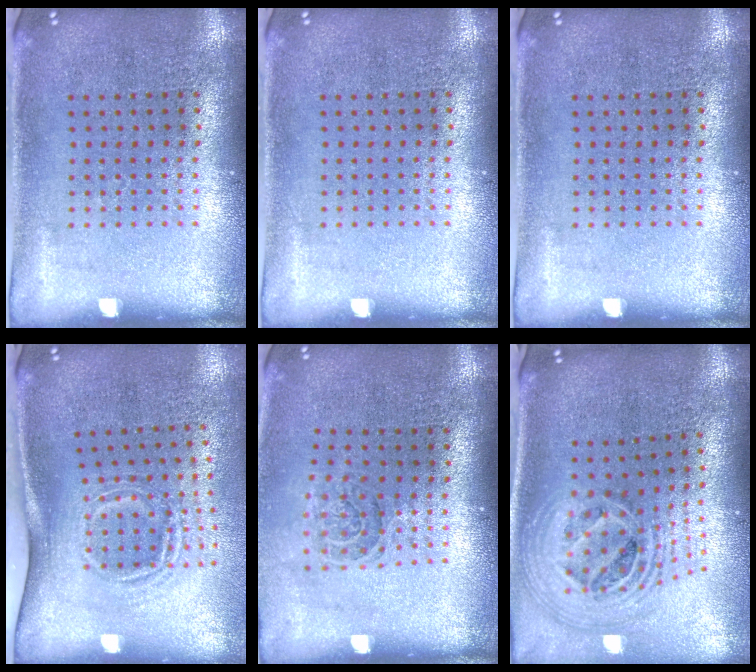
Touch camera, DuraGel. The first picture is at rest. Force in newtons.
{"total": 0.0}
{"total": 0.0}
{"total": 1.9, "press": 1.3, "slide": 1.4}
{"total": 1.4, "press": 1.2, "slide": 0.8}
{"total": 2.5, "press": 1.8, "slide": 1.8}